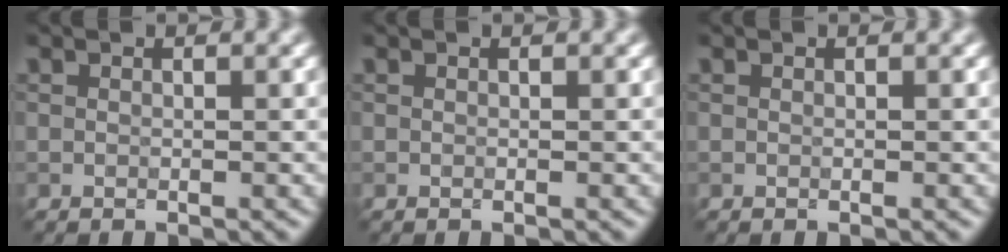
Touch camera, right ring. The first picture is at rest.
{"total": 0.0}
{"total": 0.0}